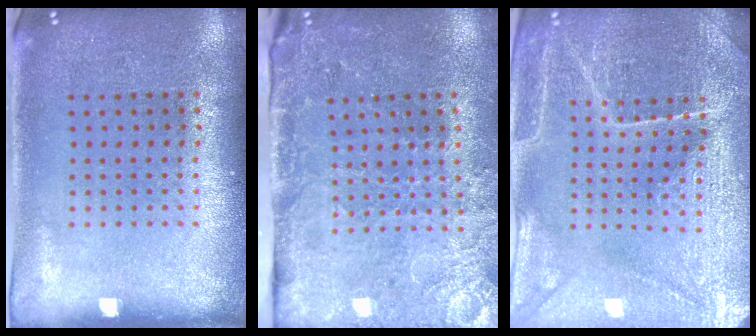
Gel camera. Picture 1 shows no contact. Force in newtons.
{"total": 3.2, "press": 3.2, "slide": 0.5}
{"total": 4.3, "press": 4.2, "slide": 1.0}